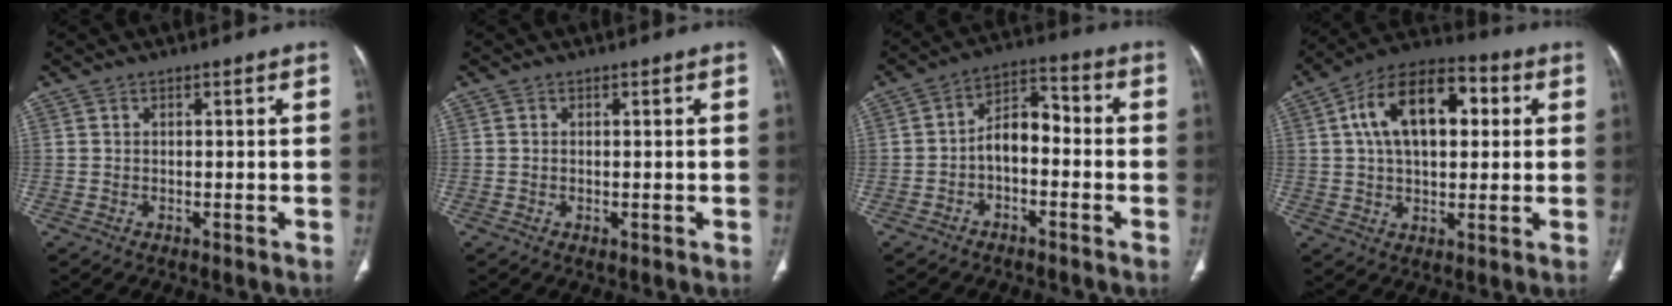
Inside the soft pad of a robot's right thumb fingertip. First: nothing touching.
{"total": 0.5, "force": [-0.1, 0.3, 0.4], "torque": [-0.013, -0.004, -0.001]}
{"total": 7.4, "force": [-1.9, 4.5, 5.6], "torque": [-0.079, 0.043, -0.044]}
{"total": 16.7, "force": [3.9, 9.6, 13.1], "torque": [-0.196, 0.021, 0.058]}